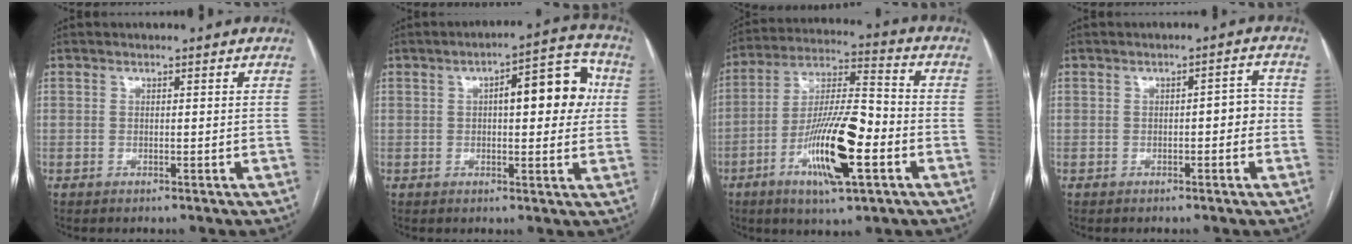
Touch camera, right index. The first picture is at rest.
{"total": 10.4, "force": [1.7, 3.3, 9.7], "torque": [-0.127, 0.031, 0.021]}
{"total": 15.8, "force": [-5.6, 2.9, 14.5], "torque": [-0.276, -0.005, -0.096]}
{"total": 3.1, "force": [-0.5, 1.2, 2.9], "torque": [-0.031, 0.015, -0.007]}